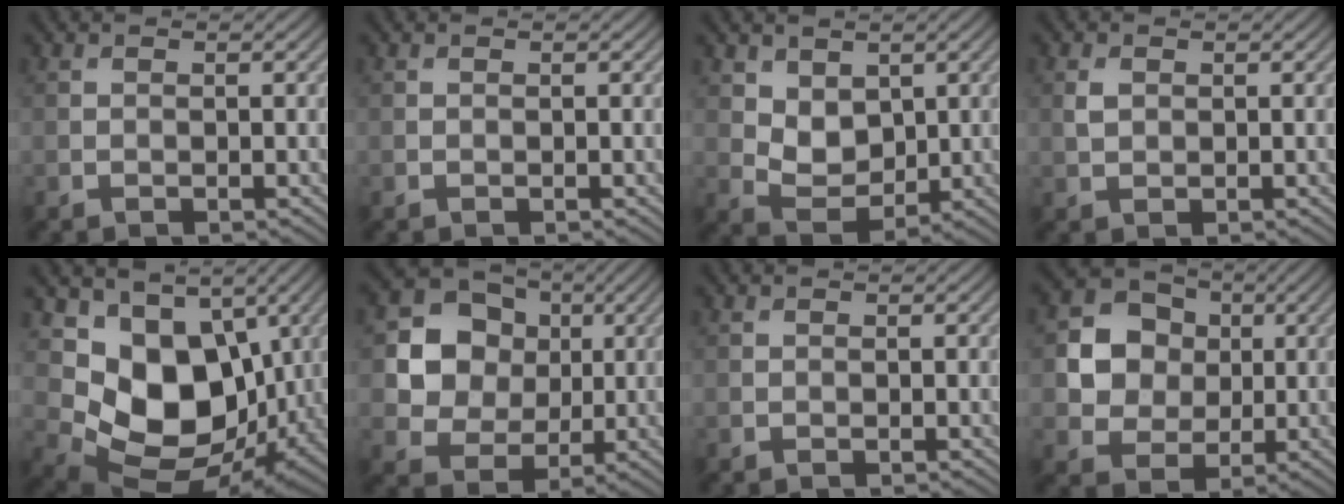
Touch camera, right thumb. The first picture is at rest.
{"total": 0.0}
{"total": 4.8, "force": [2.0, 3.5, 2.6], "torque": [-0.067, -0.013, 0.036]}
{"total": 1.6, "force": [0.4, 1.2, 1.0], "torque": [-0.025, 0.001, 0.010]}
{"total": 12.1, "force": [1.6, 9.1, 7.9], "torque": [-0.155, -0.032, 0.034]}
{"total": 11.0, "force": [2.4, 9.6, 4.9], "torque": [-0.127, 0.021, 0.046]}
{"total": 0.0}
{"total": 8.8, "force": [1.6, 7.6, 4.0], "torque": [-0.105, 0.020, 0.014]}